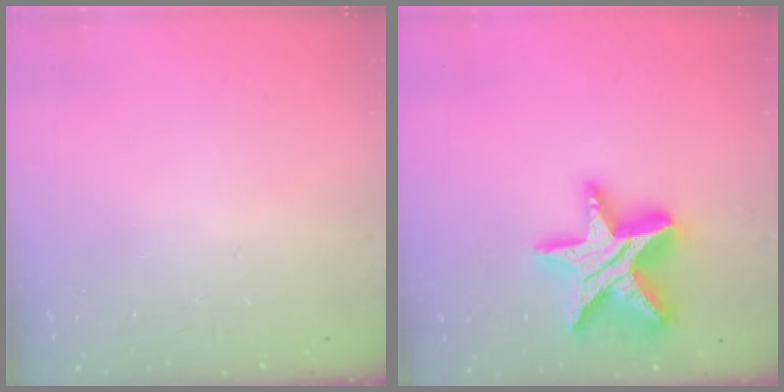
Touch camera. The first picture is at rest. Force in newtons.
{"total": 20.1, "press": 20.0, "slide": 1.4}